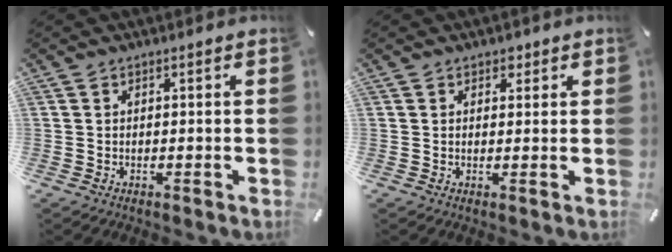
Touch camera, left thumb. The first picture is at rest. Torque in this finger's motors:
{"motor_torque": [-0.03, 0.12, 0.03, -0.21, 0.02]}